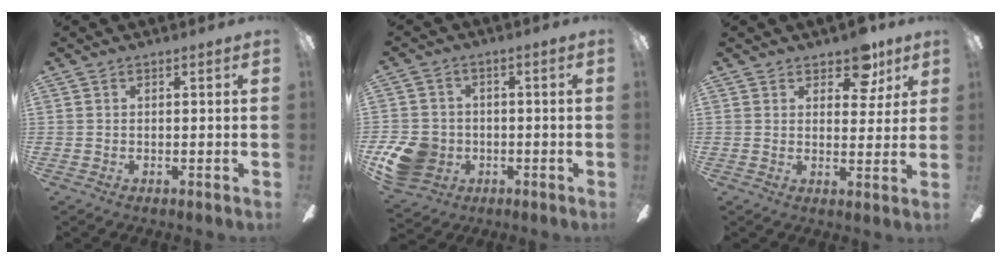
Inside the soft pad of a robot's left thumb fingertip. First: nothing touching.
{"total": 10.2, "force": [-3.2, 8.6, 4.3], "torque": [-0.100, 0.024, -0.058]}
{"total": 8.4, "force": [5.5, 4.7, 4.1], "torque": [-0.040, -0.022, 0.095]}